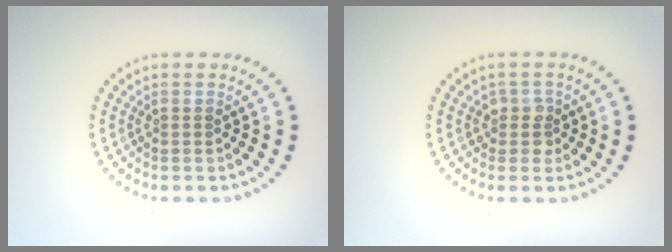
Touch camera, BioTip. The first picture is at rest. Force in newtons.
{"total": 1.6, "press": 1.4, "slide": 0.8}